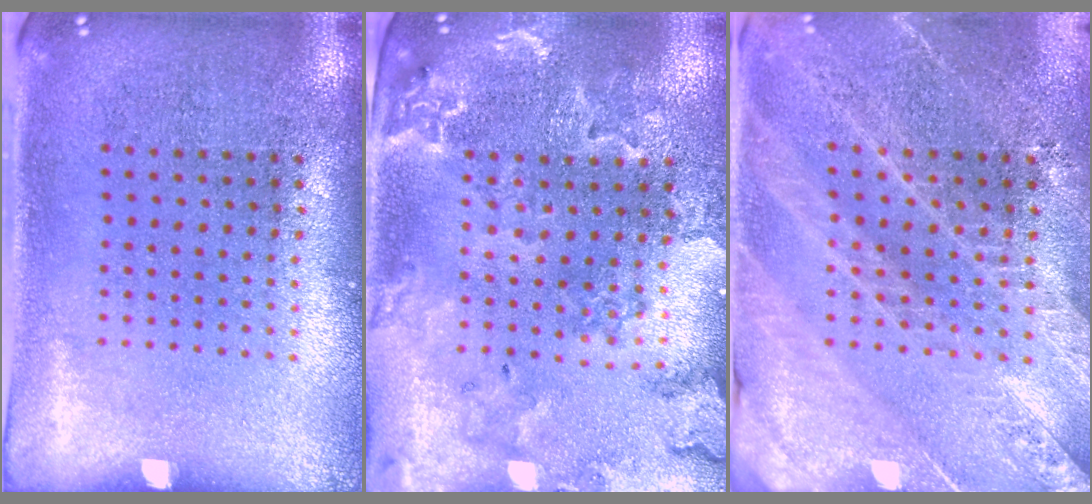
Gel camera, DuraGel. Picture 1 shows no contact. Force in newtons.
{"total": 1.9, "press": 1.9, "slide": 0.2}
{"total": 3.0, "press": 2.9, "slide": 0.9}